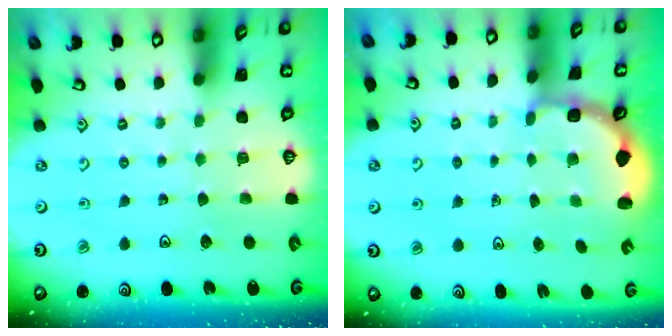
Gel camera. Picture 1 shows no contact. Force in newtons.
{"total": 2.8, "press": 2.4, "slide": 1.4}